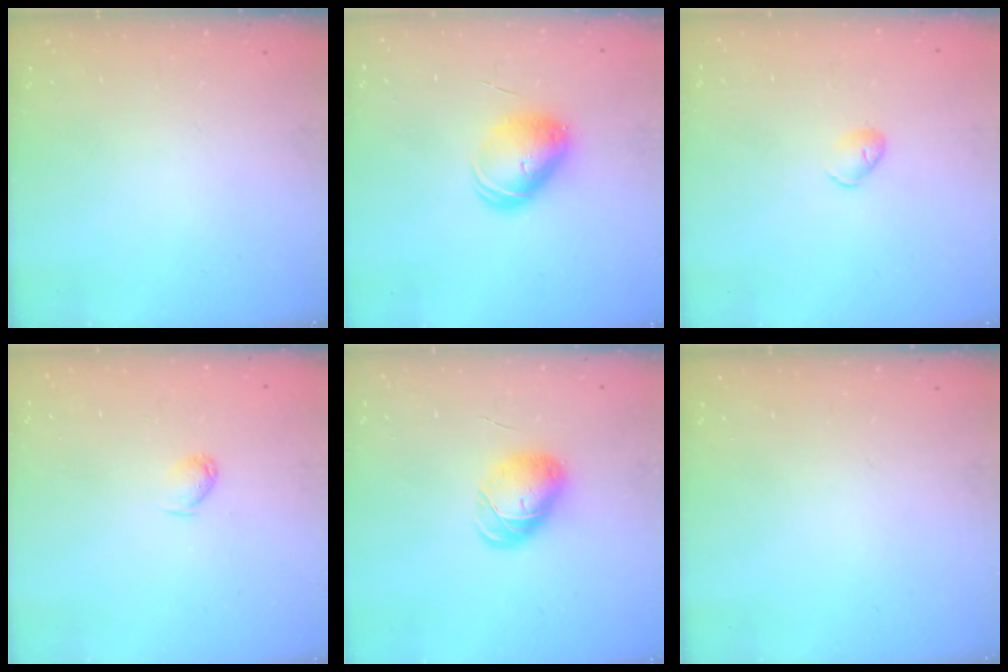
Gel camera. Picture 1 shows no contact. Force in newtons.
{"total": 7.9, "press": 7.9, "slide": 1.2}
{"total": 4.2, "press": 4.1, "slide": 0.8}
{"total": 3.6, "press": 3.6, "slide": 0.6}
{"total": 8.6, "press": 8.6, "slide": 0.8}
{"total": 0.0}